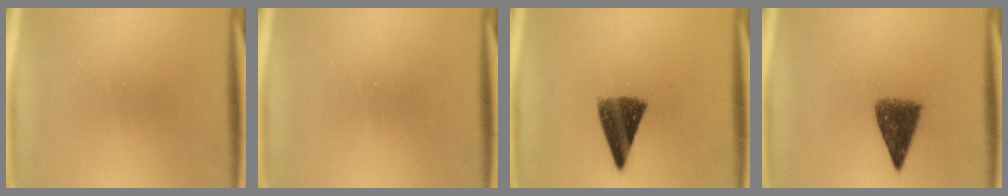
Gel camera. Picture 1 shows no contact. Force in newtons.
{"total": 0.0}
{"total": 8.7}
{"total": 6.3}